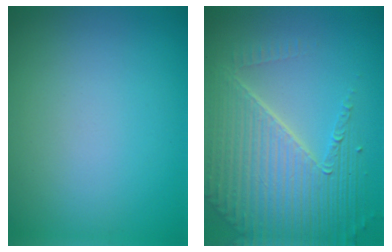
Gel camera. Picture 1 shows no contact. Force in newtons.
{"total": 7.7, "press": 5.4, "slide": 5.5}